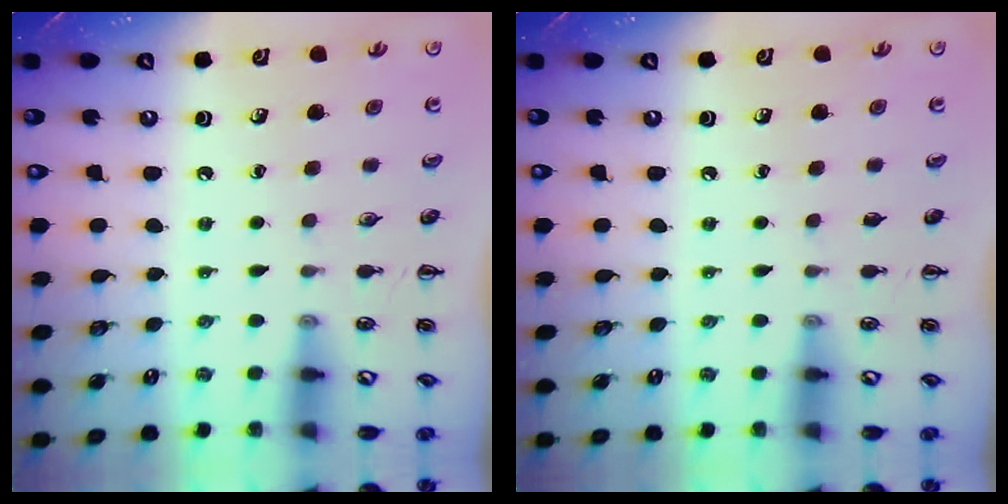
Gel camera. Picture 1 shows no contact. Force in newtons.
{"total": 0.0}